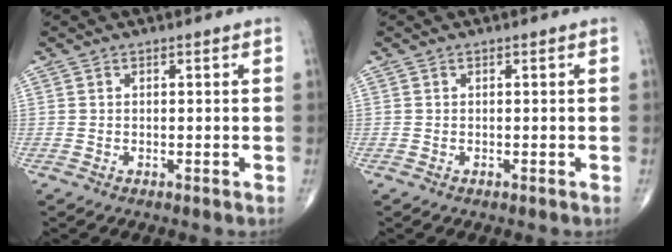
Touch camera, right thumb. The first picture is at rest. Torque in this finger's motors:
{"motor_torque": [-0.18, 0.08, -0.17, -0.09, -0.01]}